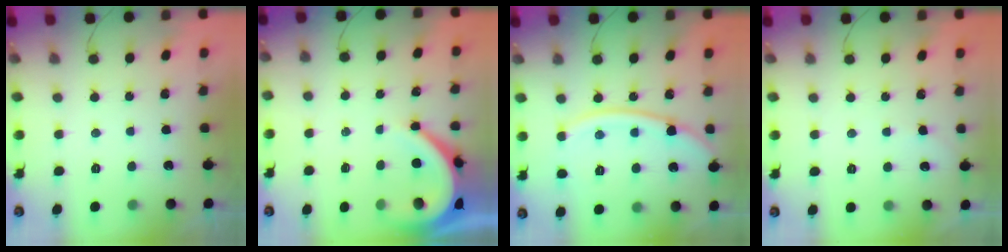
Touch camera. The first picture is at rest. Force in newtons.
{"total": 9.8, "press": 9.8, "slide": 0.7}
{"total": 13.7, "press": 13.6, "slide": 1.7}
{"total": 1.3, "press": 1.3, "slide": 0.2}